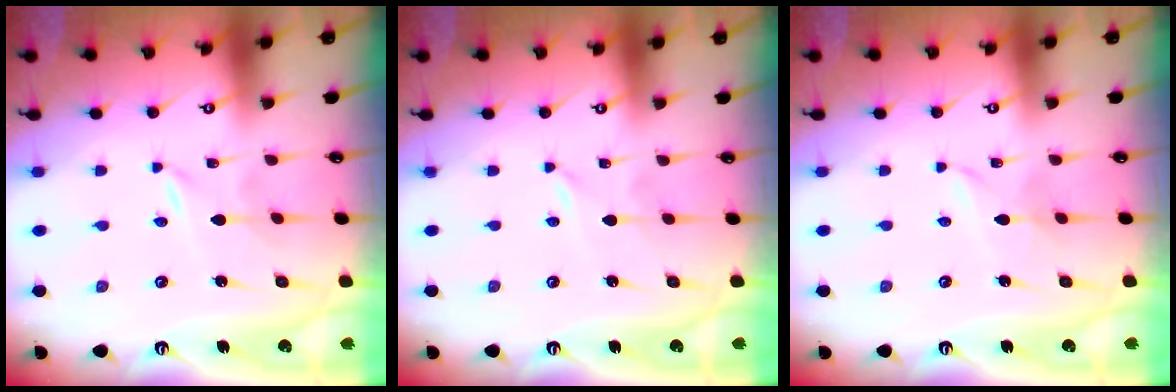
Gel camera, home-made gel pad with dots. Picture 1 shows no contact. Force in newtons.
{"total": 0.0}
{"total": 1.1, "press": 1.1, "slide": 0.1}